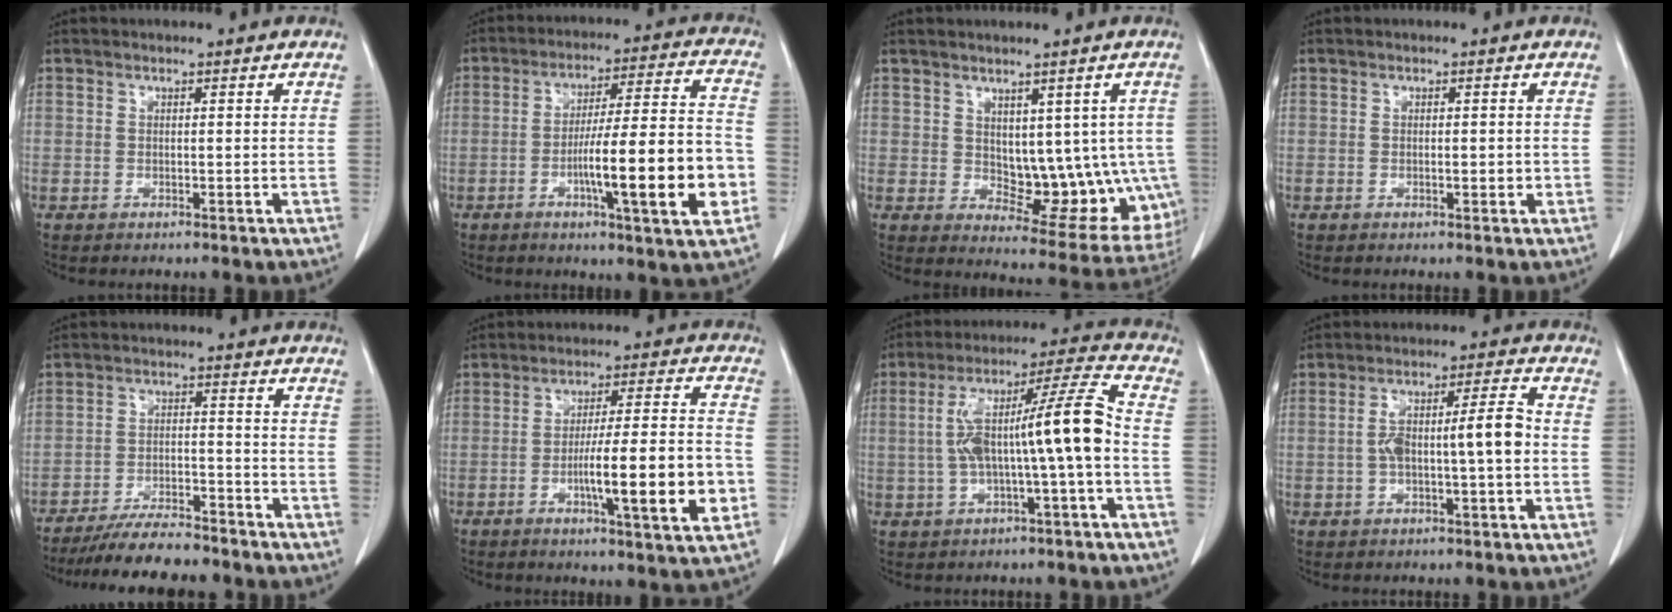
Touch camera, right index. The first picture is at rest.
{"total": 16.8, "force": [-4.7, 0.8, 16.1], "torque": [-0.245, 0.004, -0.071]}
{"total": 12.2, "force": [0.5, 7.0, 9.9], "torque": [-0.101, 0.004, 0.027]}
{"total": 1.4, "force": [-0.1, 0.5, 1.3], "torque": [-0.020, -0.001, 0.000]}
{"total": 10.6, "force": [-9.5, 1.9, 4.2], "torque": [-0.063, -0.007, -0.152]}
{"total": 14.1, "force": [-4.1, 0.5, 13.5], "torque": [-0.213, -0.002, -0.064]}
{"total": 13.7, "force": [-1.1, 0.6, 13.7], "torque": [-0.238, 0.036, -0.018]}
{"total": 8.3, "force": [-0.6, 1.2, 8.2], "torque": [-0.148, 0.025, -0.010]}